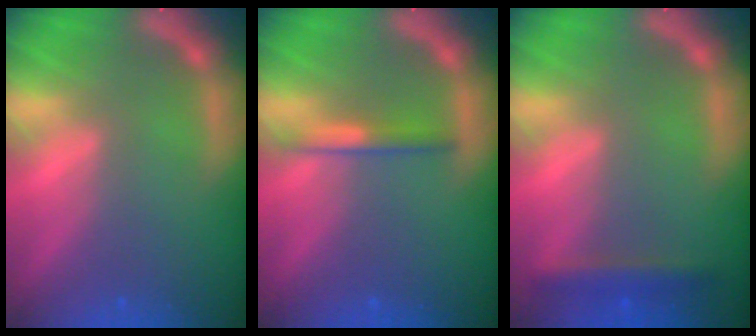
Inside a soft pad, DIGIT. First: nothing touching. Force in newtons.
{"total": 2.0}
{"total": 2.4}